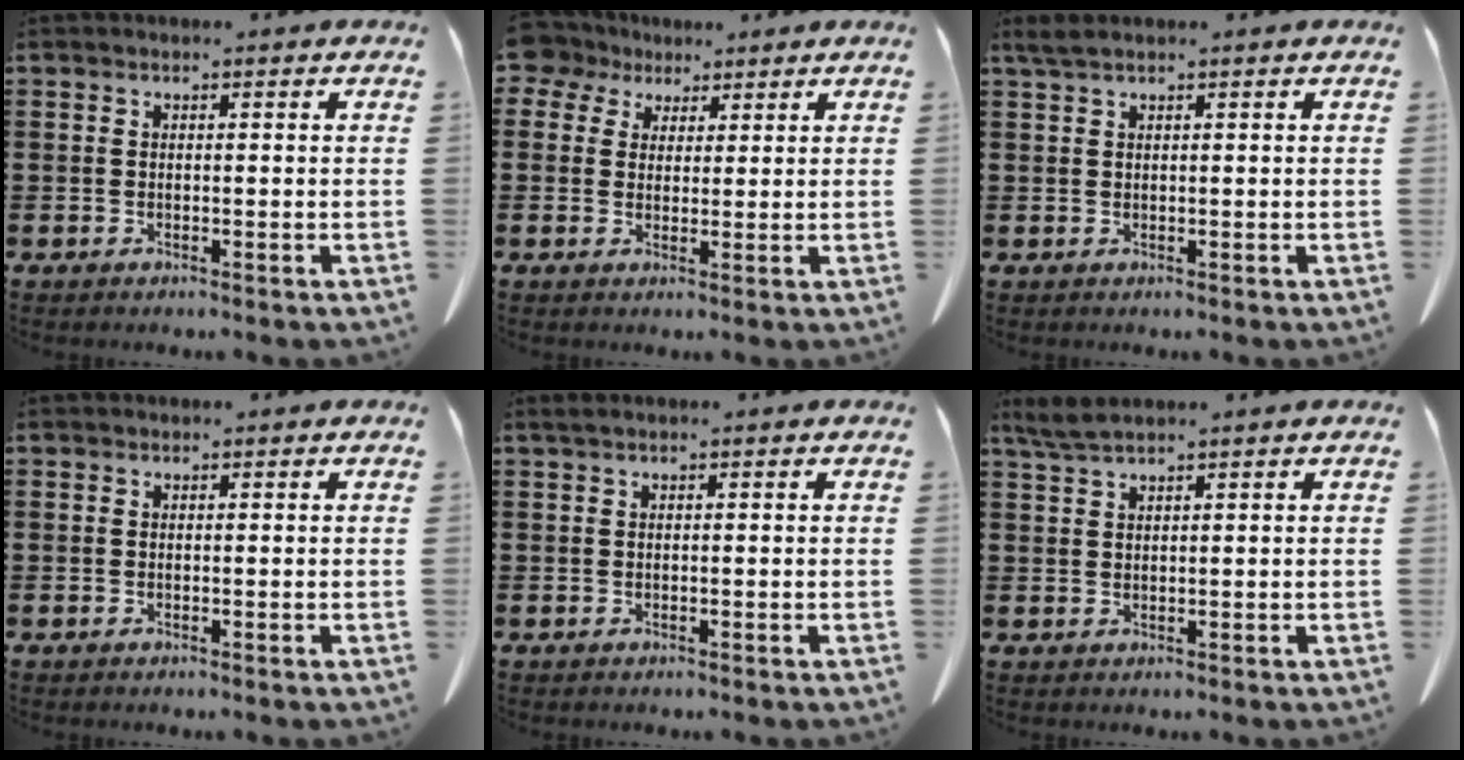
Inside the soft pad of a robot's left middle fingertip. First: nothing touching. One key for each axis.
{"total": 5.0, "fx": 3.3, "fy": 3.5, "fz": 1.3, "tx": -0.040, "ty": 0.007, "tz": 0.059}
{"total": 1.3, "fx": 0.9, "fy": 0.1, "fz": 1.0, "tx": -0.021, "ty": 0.001, "tz": 0.017}
{"total": 0.0}
{"total": 0.5, "fx": 0.3, "fy": 0.0, "fz": 0.4, "tx": -0.009, "ty": 0.001, "tz": 0.005}
{"total": 2.3, "fx": 1.9, "fy": 0.2, "fz": 1.4, "tx": -0.030, "ty": 0.000, "tz": 0.035}